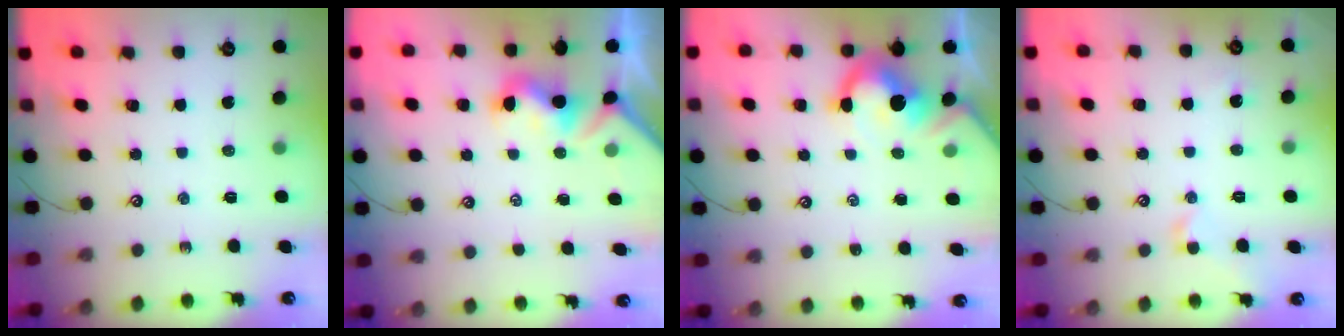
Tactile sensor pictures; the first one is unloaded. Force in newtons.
{"total": 0.8, "press": 0.6, "slide": 0.5}
{"total": 7.3, "press": 7.2, "slide": 1.1}
{"total": 0.6, "press": 0.5, "slide": 0.3}